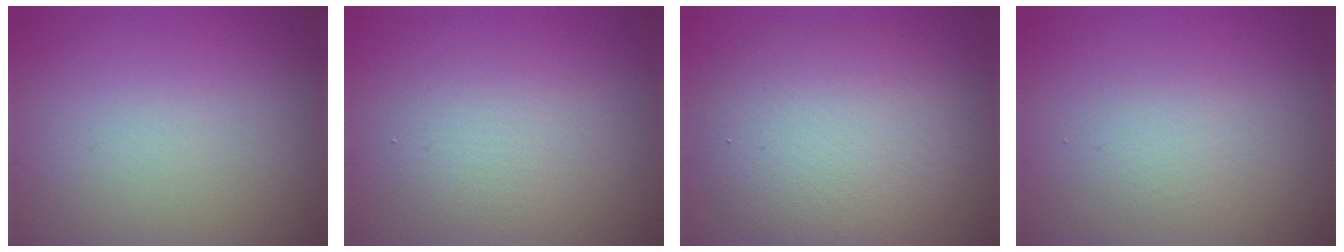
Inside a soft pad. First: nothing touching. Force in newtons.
{"total": 2.9, "press": 2.9, "slide": 0.2}
{"total": 7.4, "press": 7.4, "slide": 0.2}
{"total": 1.6, "press": 1.6, "slide": 0.1}